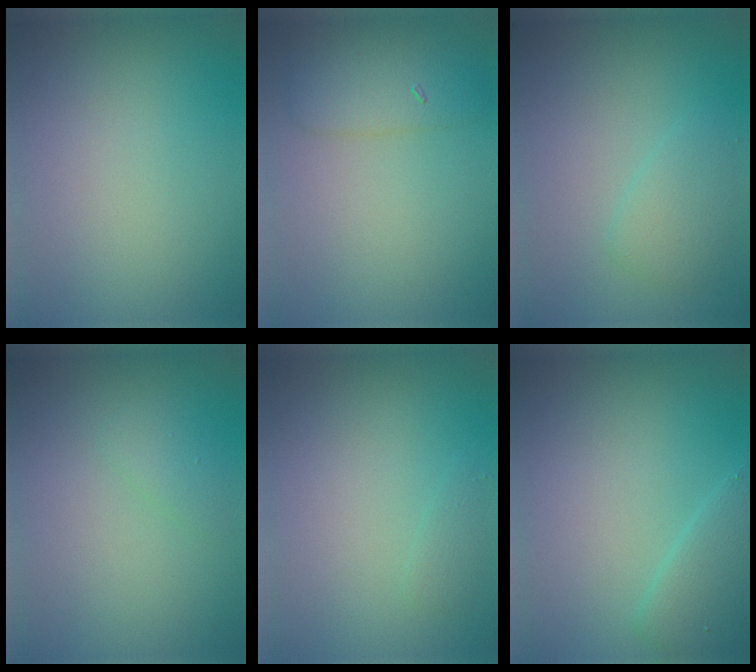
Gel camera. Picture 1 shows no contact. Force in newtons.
{"total": 3.0, "press": 3.0, "slide": 0.2}
{"total": 1.9, "press": 1.9, "slide": 0.1}
{"total": 1.1, "press": 1.1, "slide": 0.0}
{"total": 0.8, "press": 0.8, "slide": 0.1}
{"total": 2.9, "press": 2.9, "slide": 0.2}